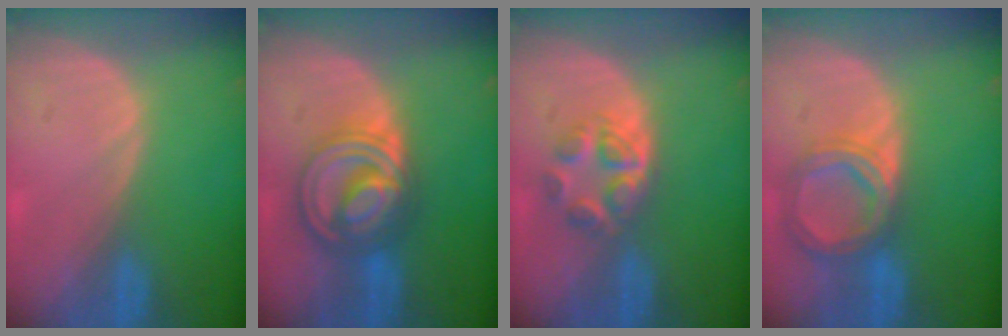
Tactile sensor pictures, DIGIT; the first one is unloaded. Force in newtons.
{"total": 8.8, "press": 8.8, "slide": 0.7}
{"total": 5.0, "press": 4.8, "slide": 1.4}
{"total": 6.6, "press": 6.1, "slide": 2.5}